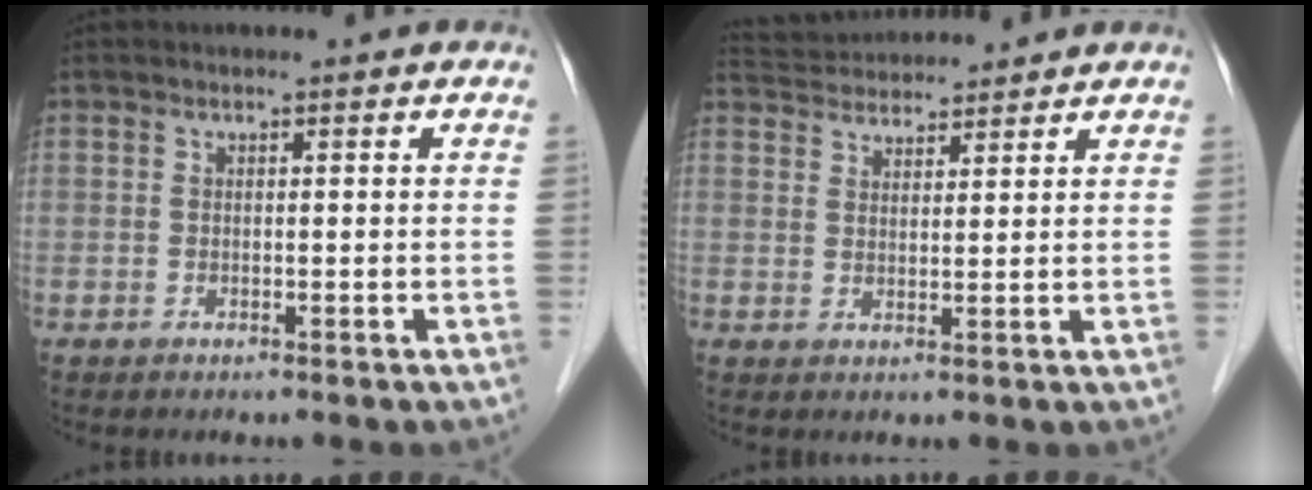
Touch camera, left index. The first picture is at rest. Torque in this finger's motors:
{"motor_torque": [-0.09, -0.47, -0.04, -0.01]}